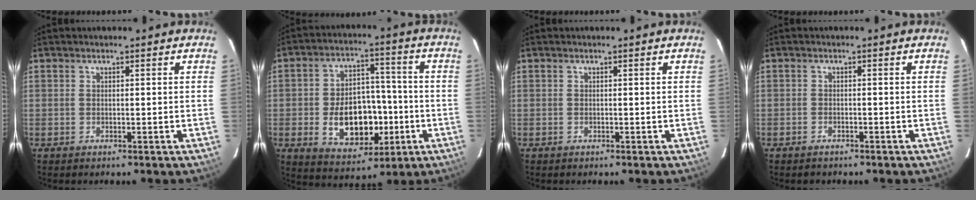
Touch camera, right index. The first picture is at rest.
{"total": 14.5, "force": [-3.6, 9.4, 10.4], "torque": [-0.200, 0.019, -0.035]}
{"total": 0.0}
{"total": 1.2, "force": [-0.9, 0.7, 0.1], "torque": [-0.004, 0.005, -0.014]}